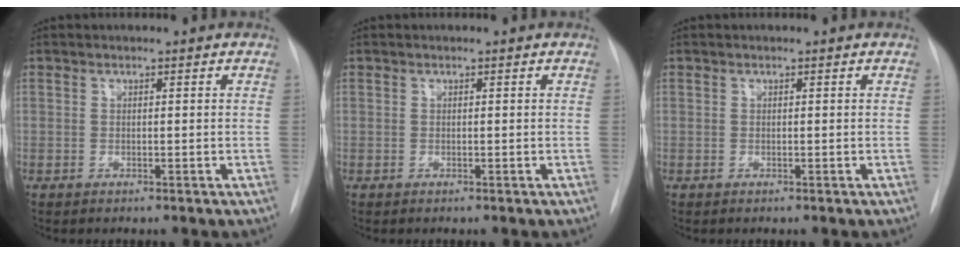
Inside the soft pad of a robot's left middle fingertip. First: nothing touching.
{"total": 0.0}
{"total": 0.0}